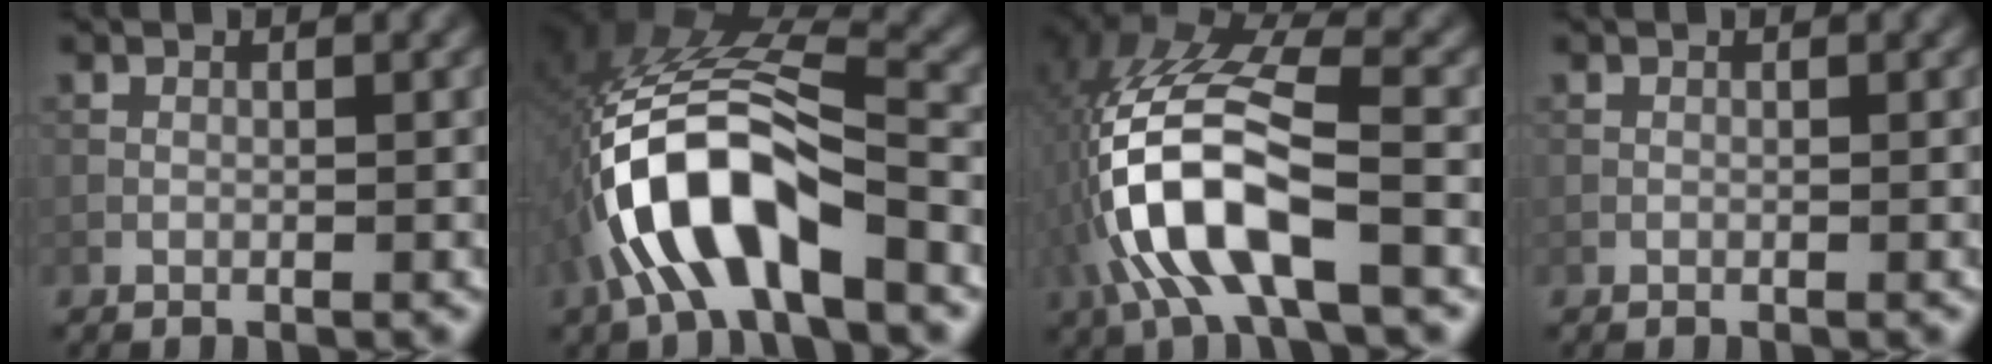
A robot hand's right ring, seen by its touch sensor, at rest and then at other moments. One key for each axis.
{"total": 10.8, "fx": -4.2, "fy": 4.1, "fz": 9.1, "tx": -0.187, "ty": 0.015, "tz": -0.077}
{"total": 11.2, "fx": -3.3, "fy": 4.6, "fz": 9.7, "tx": -0.223, "ty": 0.007, "tz": -0.063}
{"total": 0.0}